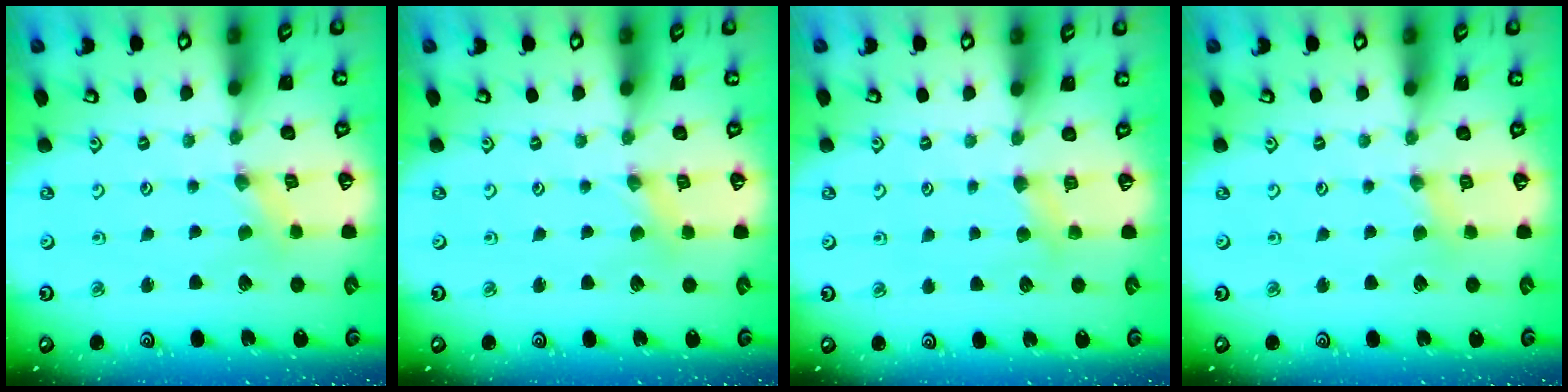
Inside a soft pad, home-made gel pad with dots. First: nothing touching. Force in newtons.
{"total": 1.3, "press": 1.2, "slide": 0.3}
{"total": 3.8, "press": 3.7, "slide": 0.6}
{"total": 1.9, "press": 1.8, "slide": 0.3}